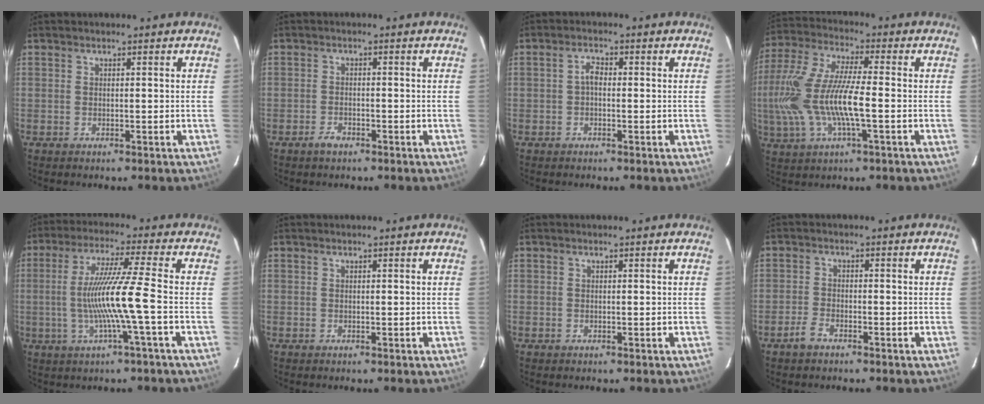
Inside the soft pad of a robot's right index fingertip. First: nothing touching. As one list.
[{"total": 2.3, "force": [-1.7, 1.1, 1.1], "torque": [-0.026, 0.001, -0.030]}, {"total": 1.8, "force": [-0.4, 1.1, 1.4], "torque": [-0.030, 0.009, -0.008]}, {"total": 17.7, "force": [-2.8, 4.4, 16.9], "torque": [-0.335, -0.012, -0.055]}, {"total": 11.1, "force": [-2.3, -1.9, 10.7], "torque": [-0.198, -0.007, -0.036]}, {"total": 0.0}, {"total": 0.0}, {"total": 2.9, "force": [-2.2, 1.1, 1.5], "torque": [-0.047, 0.002, -0.046]}]